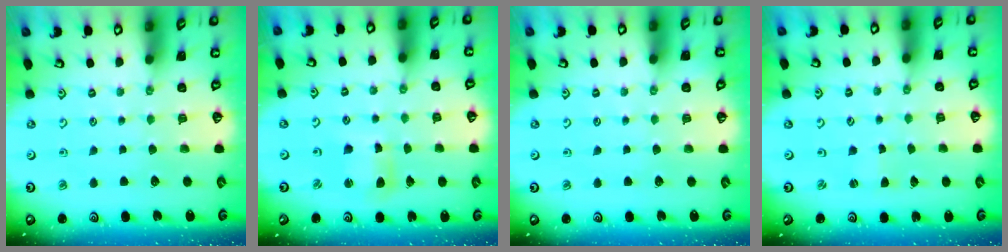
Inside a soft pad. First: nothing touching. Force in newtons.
{"total": 5.8, "press": 5.7, "slide": 0.7}
{"total": 0.0}
{"total": 0.6, "press": 0.6, "slide": 0.1}